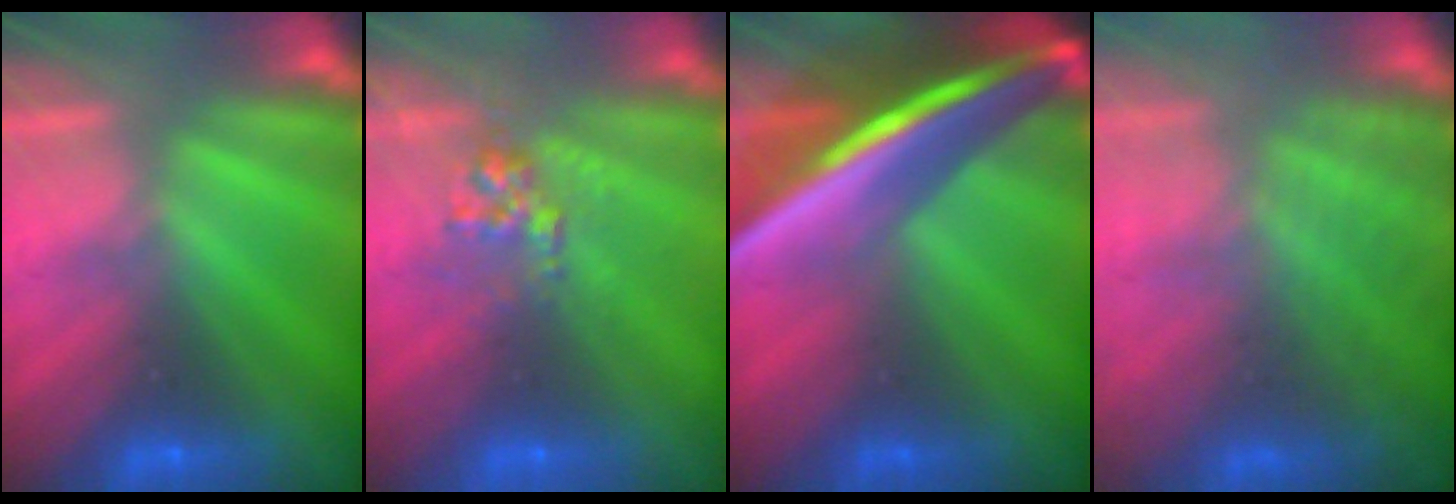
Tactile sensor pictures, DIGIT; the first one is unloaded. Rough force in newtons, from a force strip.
{"total": 2.7}
{"total": 8.8}
{"total": 7.4}